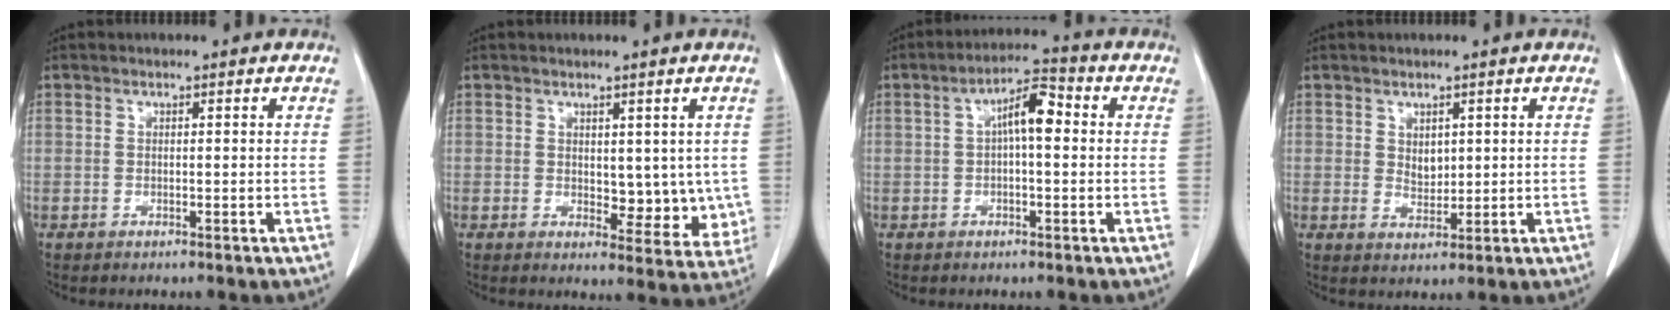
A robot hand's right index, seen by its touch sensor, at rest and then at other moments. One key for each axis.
{"total": 6.5, "fx": 0.5, "fy": 3.9, "fz": 5.2, "tx": -0.041, "ty": -0.011, "tz": 0.014}
{"total": 6.2, "fx": 0.8, "fy": 1.7, "fz": 5.9, "tx": -0.103, "ty": 0.024, "tz": 0.009}
{"total": 2.5, "fx": 0.9, "fy": 1.7, "fz": 1.6, "tx": -0.028, "ty": -0.003, "tz": 0.021}